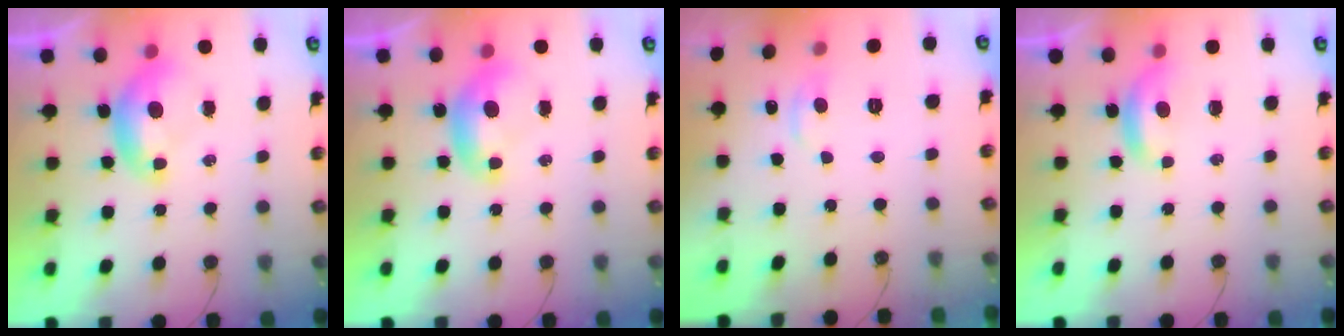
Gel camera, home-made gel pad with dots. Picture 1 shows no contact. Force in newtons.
{"total": 0.0}
{"total": 1.0, "press": 0.5, "slide": 0.8}
{"total": 1.6, "press": 1.6, "slide": 0.3}